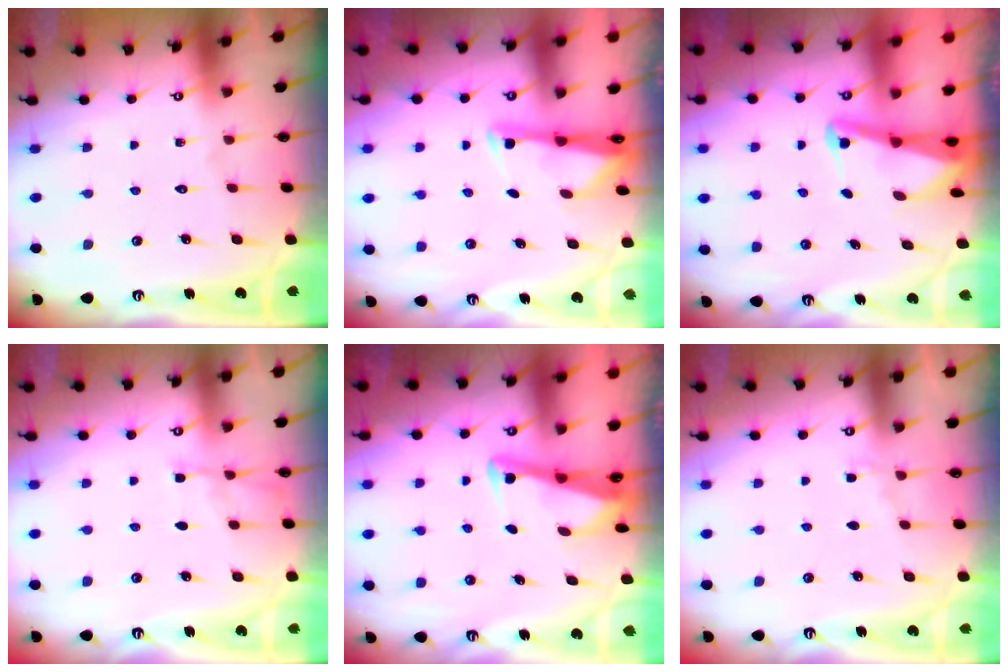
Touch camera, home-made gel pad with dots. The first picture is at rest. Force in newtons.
{"total": 2.6, "press": 2.6, "slide": 0.4}
{"total": 2.7, "press": 2.6, "slide": 0.6}
{"total": 5.9, "press": 5.9, "slide": 0.6}
{"total": 3.4, "press": 3.4, "slide": 0.4}
{"total": 3.3, "press": 3.2, "slide": 0.5}